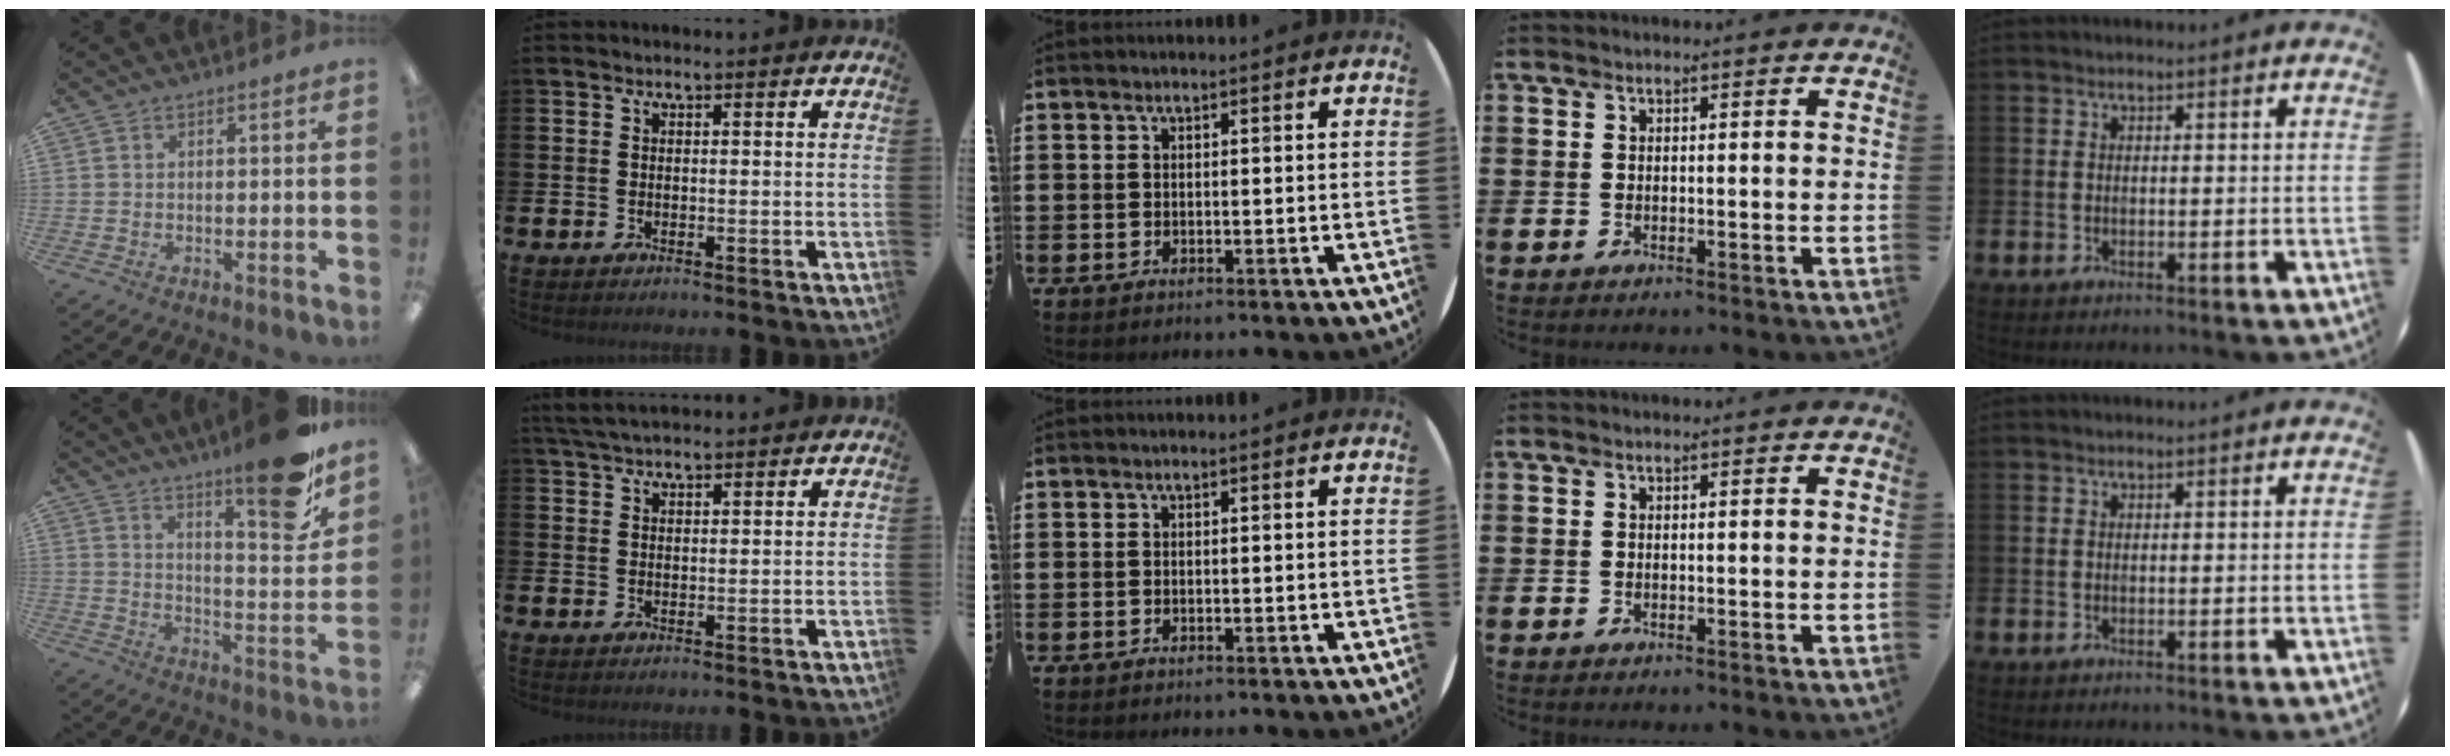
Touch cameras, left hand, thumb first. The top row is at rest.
{"thumb": {"total": 15.9, "force": [11.8, 3.3, 10.1], "torque": [-0.138, -0.089, 0.186]}, "index": {"total": 3.9, "force": [3.5, 0.9, 1.3], "torque": [-0.028, -0.010, 0.065]}}